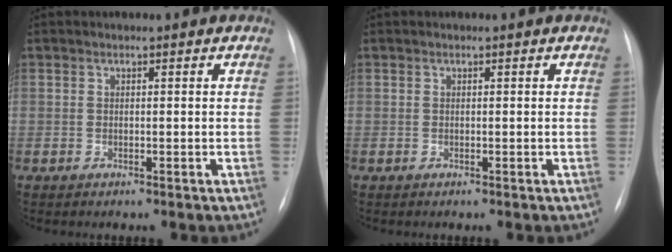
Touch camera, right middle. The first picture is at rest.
{"total": 0.0}